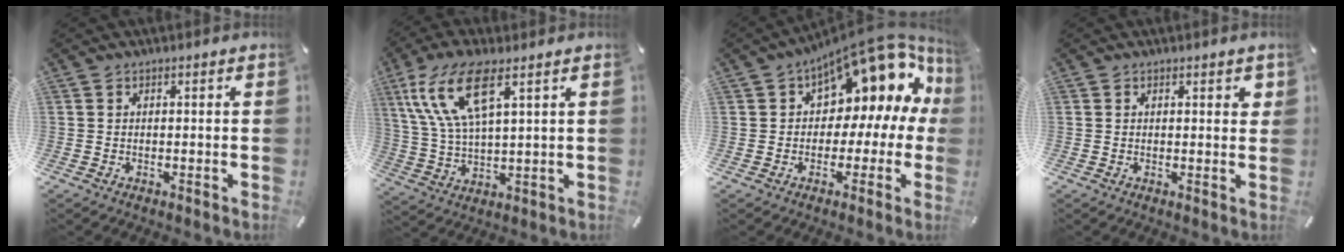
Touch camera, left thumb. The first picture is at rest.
{"total": 13.2, "force": [6.7, 4.5, 10.5], "torque": [-0.243, -0.013, 0.118]}
{"total": 14.9, "force": [9.1, 8.4, 8.3], "torque": [-0.111, -0.084, 0.152]}
{"total": 1.5, "force": [0.8, 0.8, 1.0], "torque": [-0.004, -0.003, 0.009]}